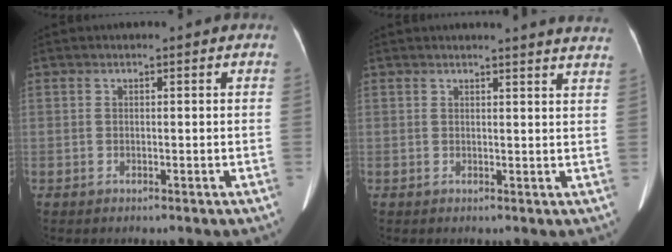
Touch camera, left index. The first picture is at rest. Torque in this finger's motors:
{"motor_torque": [0.13, -0.20, -0.03, 0.03]}